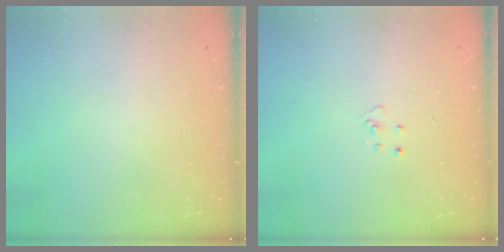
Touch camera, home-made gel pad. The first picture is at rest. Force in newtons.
{"total": 3.6, "press": 3.6, "slide": 0.3}